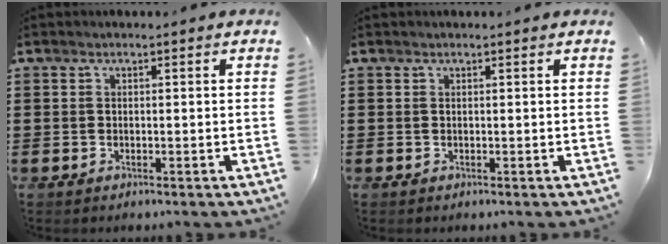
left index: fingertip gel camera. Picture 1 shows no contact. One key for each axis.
{"total": 0.0}